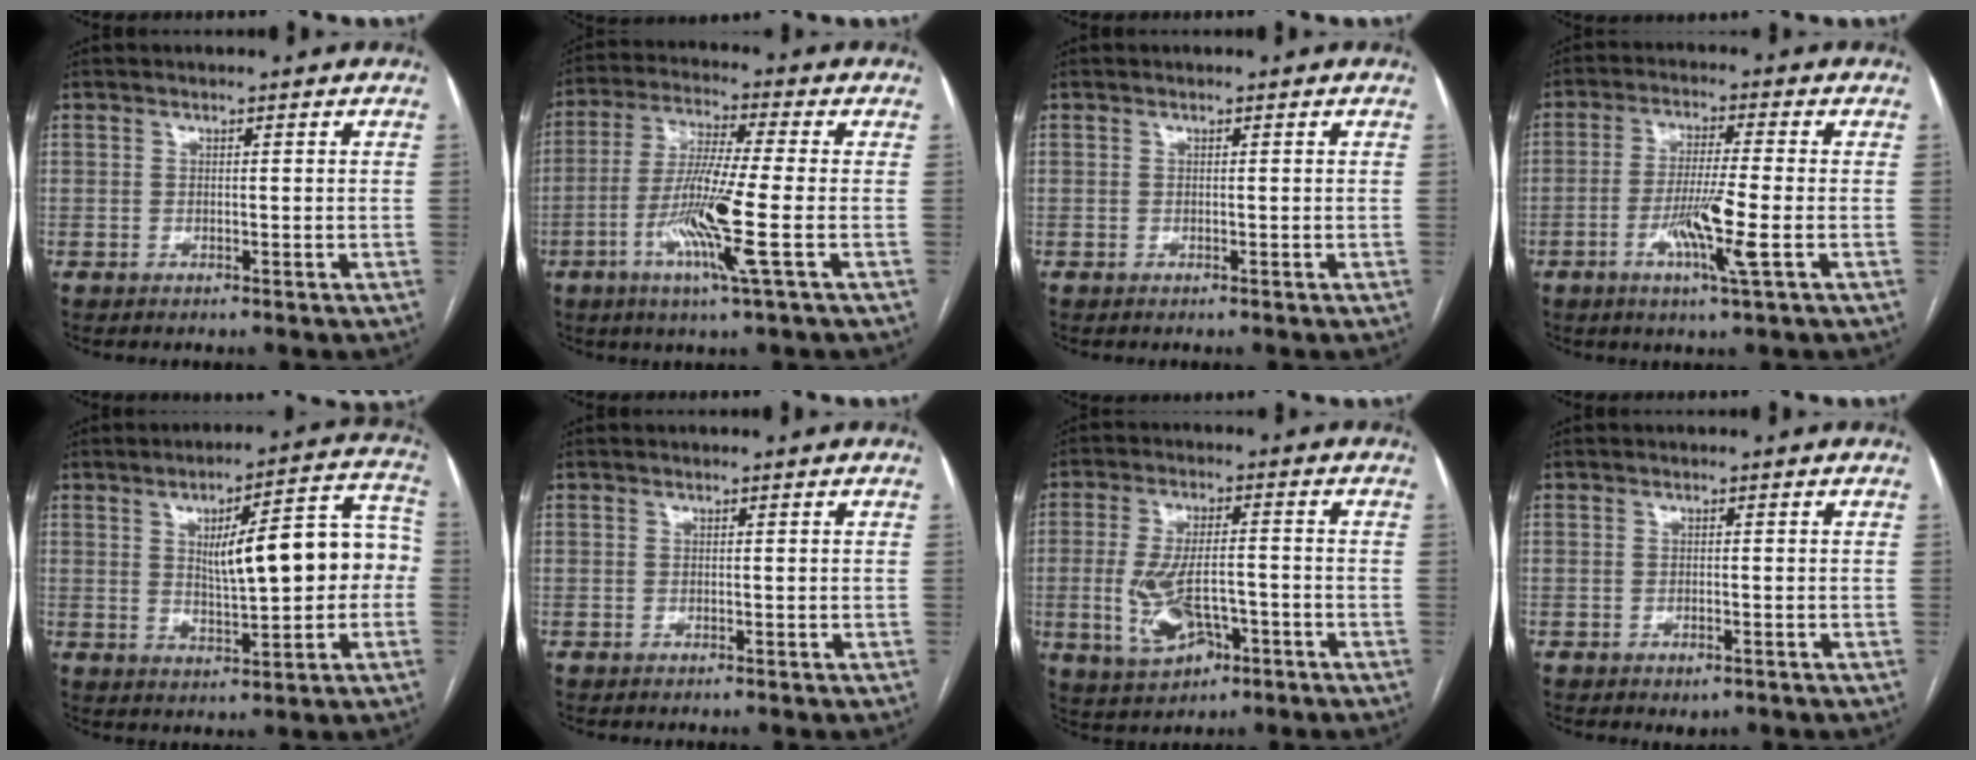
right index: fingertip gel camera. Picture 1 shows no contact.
{"total": 11.7, "force": [-3.4, -0.8, 11.2], "torque": [-0.223, -0.018, -0.072]}
{"total": 0.0}
{"total": 8.1, "force": [-2.5, -0.6, 7.7], "torque": [-0.147, -0.013, -0.048]}
{"total": 13.8, "force": [0.9, 3.7, 13.3], "torque": [-0.177, 0.038, 0.019]}
{"total": 0.0}
{"total": 9.1, "force": [-2.9, 4.1, 7.6], "torque": [-0.161, 0.001, -0.041]}
{"total": 1.4, "force": [-0.7, 0.8, 0.9], "torque": [-0.013, -0.001, -0.002]}